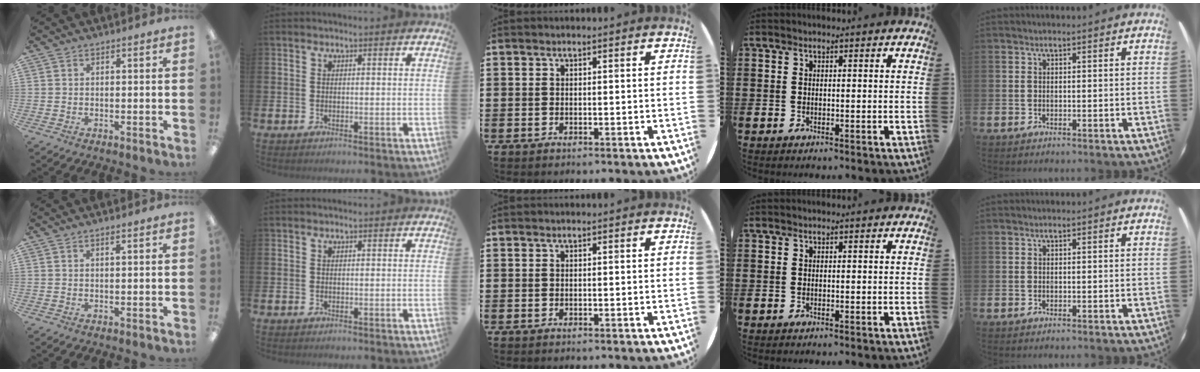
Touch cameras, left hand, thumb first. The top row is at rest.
{"thumb": {"total": 1.2, "force": [0.7, 0.1, 0.9], "torque": [-0.019, 0.001, 0.012]}}